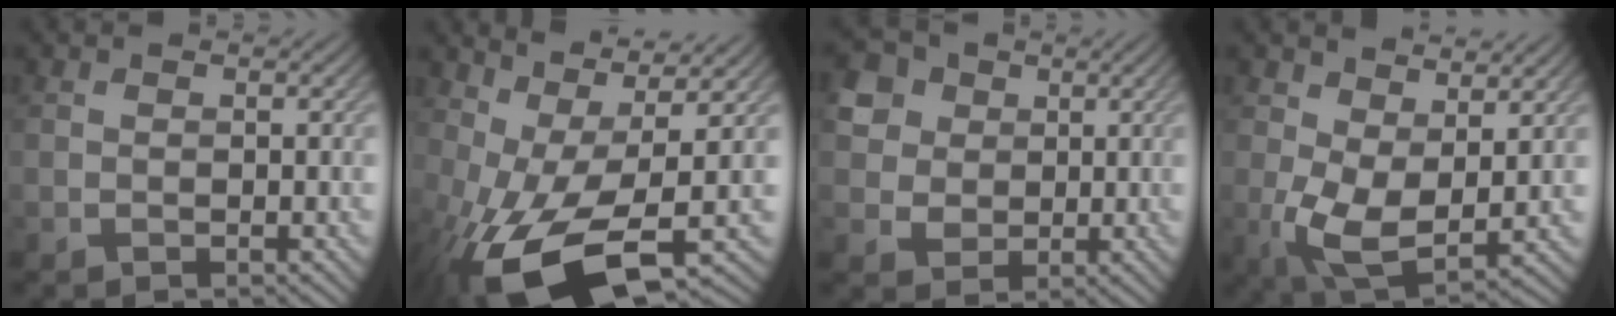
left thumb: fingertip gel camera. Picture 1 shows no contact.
{"total": 13.7, "force": [-2.7, 5.4, 12.3], "torque": [-0.256, -0.010, -0.039]}
{"total": 8.1, "force": [2.6, 6.9, 3.4], "torque": [-0.124, 0.013, 0.051]}
{"total": 7.8, "force": [1.5, 4.4, 6.3], "torque": [-0.137, -0.013, 0.026]}